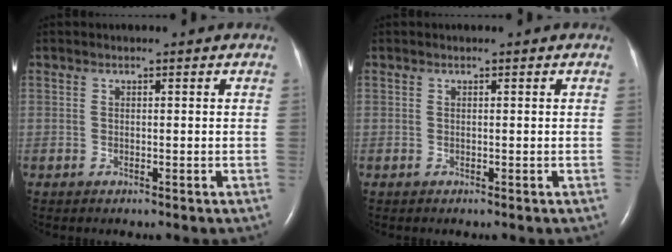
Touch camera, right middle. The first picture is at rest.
{"total": 0.0}